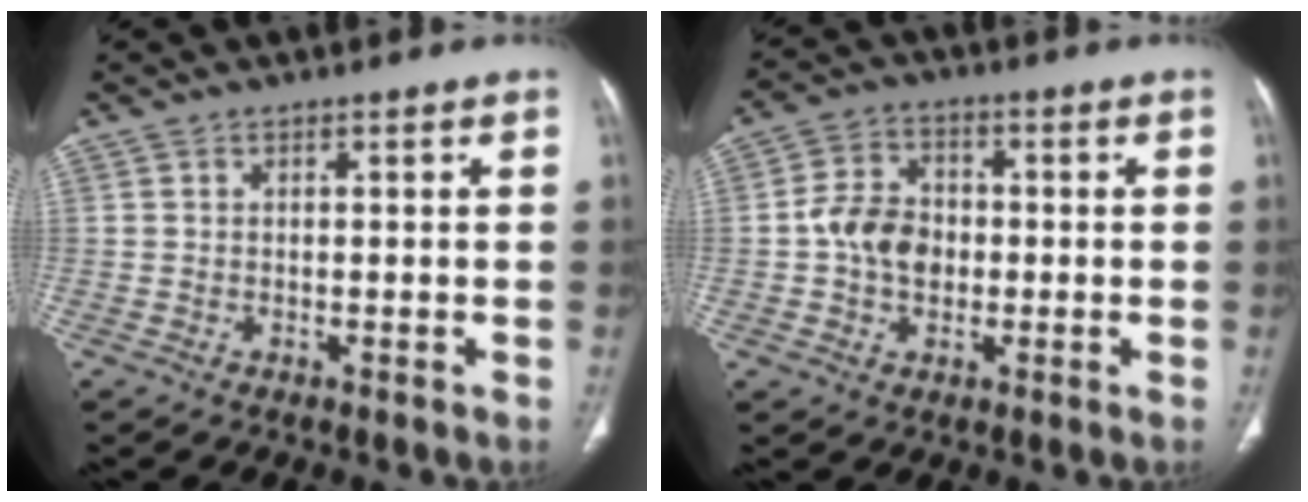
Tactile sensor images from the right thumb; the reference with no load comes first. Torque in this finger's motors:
{"motor_torque": [0.69, 0.95, 0.50, -0.04, 0.05]}